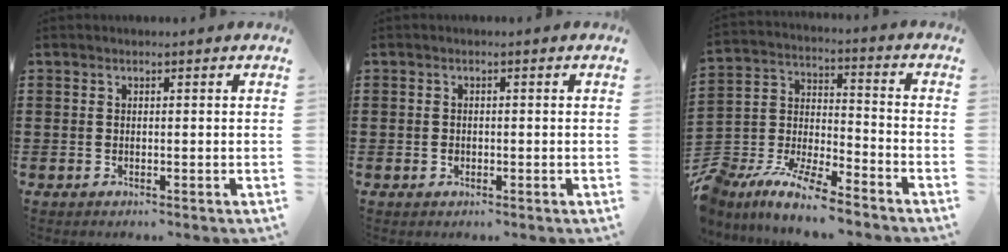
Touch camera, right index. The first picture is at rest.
{"total": 0.7, "force": [-0.3, 0.5, 0.4], "torque": [-0.010, 0.000, -0.005]}
{"total": 7.7, "force": [-7.4, 0.9, 1.9], "torque": [-0.057, -0.003, -0.155]}